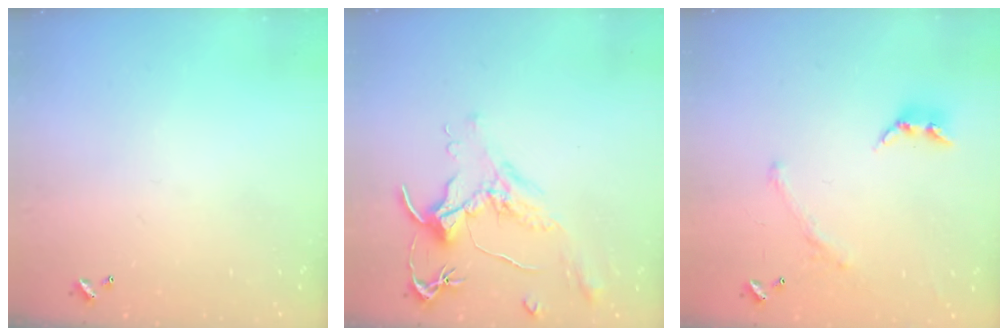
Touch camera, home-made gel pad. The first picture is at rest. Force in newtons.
{"total": 1.6, "press": 1.5, "slide": 0.7}
{"total": 1.5, "press": 1.0, "slide": 1.2}